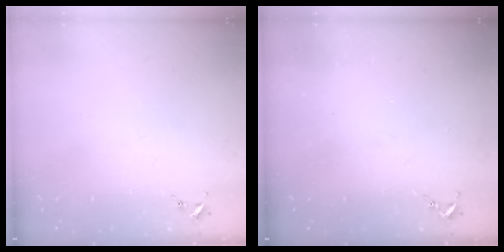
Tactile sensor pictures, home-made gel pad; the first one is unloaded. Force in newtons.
{"total": 2.6, "press": 2.5, "slide": 0.3}